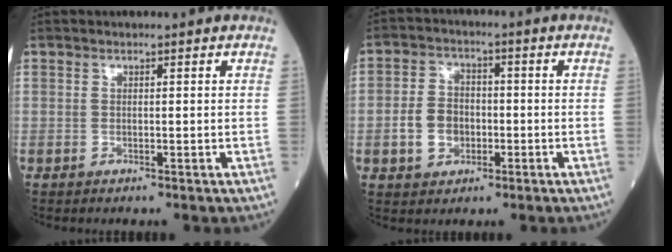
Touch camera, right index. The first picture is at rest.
{"total": 6.0, "force": [-1.5, 4.6, 3.6], "torque": [-0.085, 0.010, -0.025]}